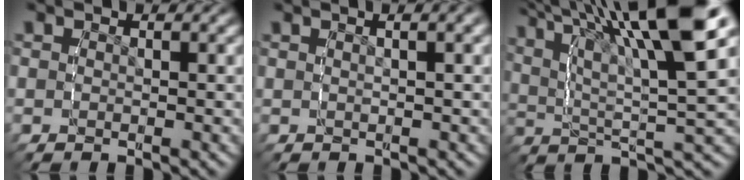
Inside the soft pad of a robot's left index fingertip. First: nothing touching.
{"total": 2.1, "force": [0.9, -0.2, 1.8], "torque": [-0.016, 0.014, 0.013]}
{"total": 10.7, "force": [4.7, 3.6, 8.9], "torque": [-0.135, 0.008, 0.070]}